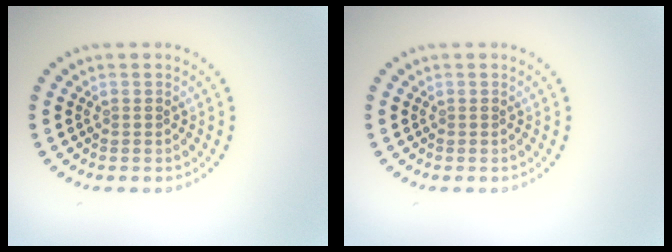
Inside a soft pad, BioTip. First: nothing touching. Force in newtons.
{"total": 0.0}